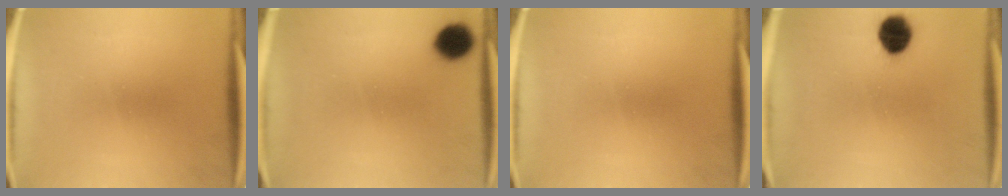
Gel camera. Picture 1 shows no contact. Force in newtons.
{"total": 8.1}
{"total": 0.0}
{"total": 7.6}